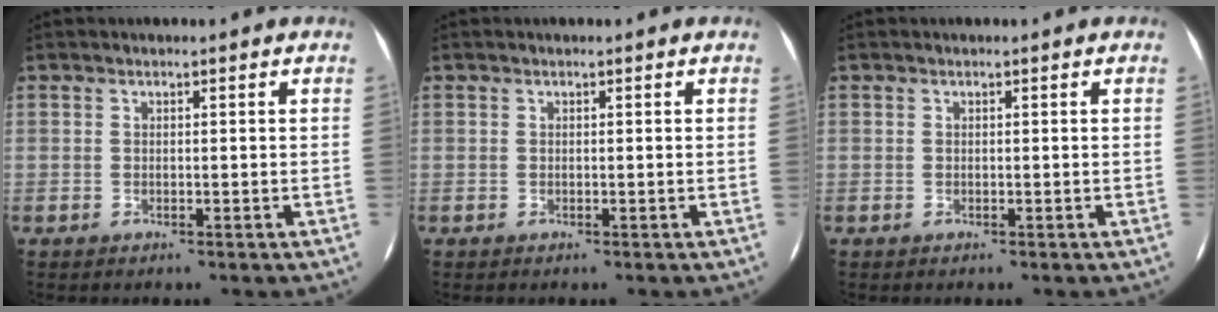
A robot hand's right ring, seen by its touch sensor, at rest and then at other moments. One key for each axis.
{"total": 0.0}
{"total": 0.0}